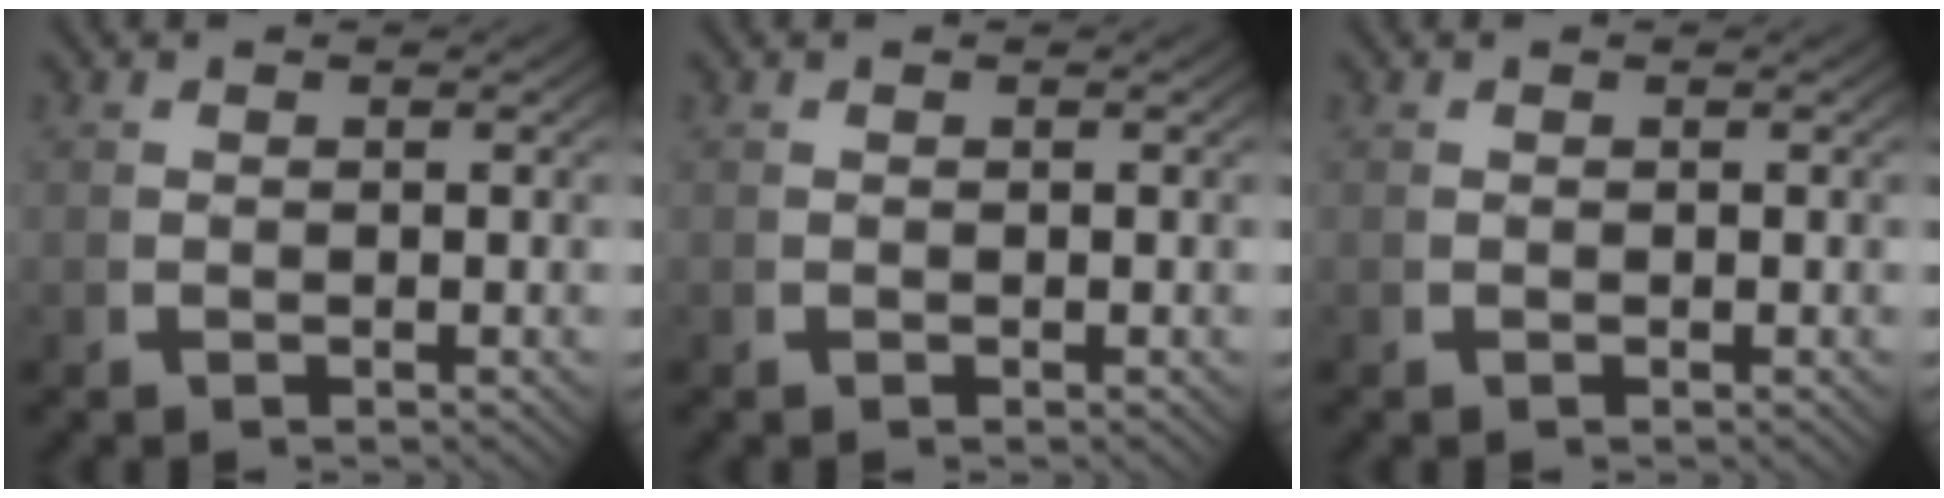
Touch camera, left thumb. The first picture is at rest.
{"total": 0.0}
{"total": 0.0}